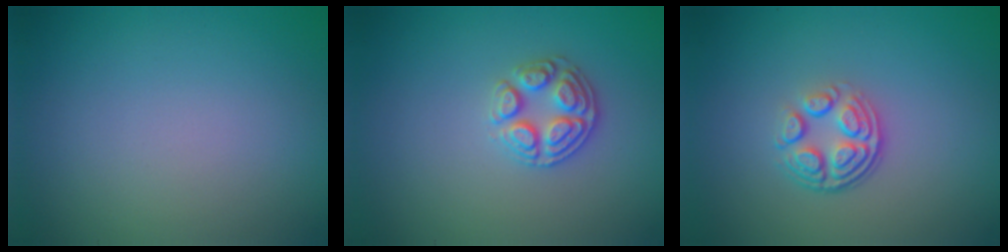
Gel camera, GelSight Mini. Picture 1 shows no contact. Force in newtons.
{"total": 2.9, "press": 2.8, "slide": 0.7}
{"total": 4.0, "press": 2.7, "slide": 2.9}